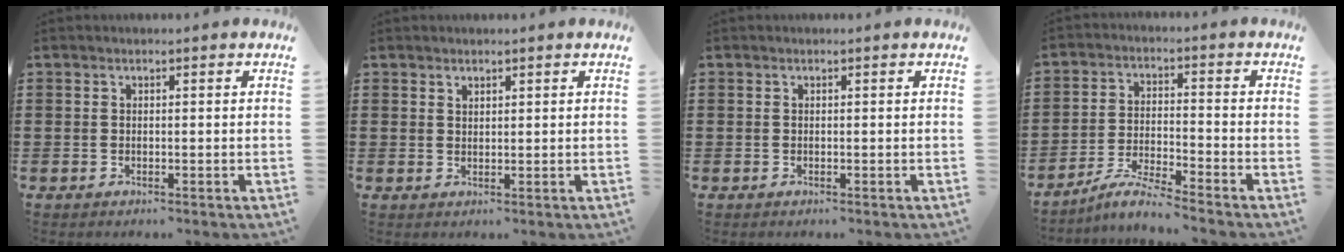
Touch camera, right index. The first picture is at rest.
{"total": 1.2, "force": [1.1, 0.6, 0.1], "torque": [-0.003, 0.002, 0.022]}
{"total": 0.0}
{"total": 5.3, "force": [-4.9, -0.1, 2.0], "torque": [-0.050, -0.008, -0.098]}